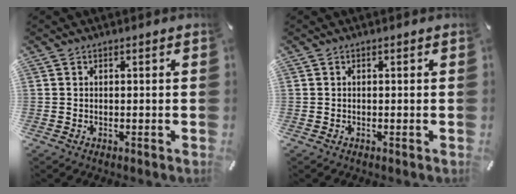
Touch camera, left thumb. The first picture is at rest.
{"total": 0.0}